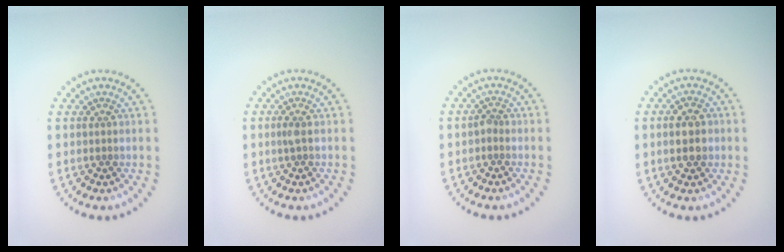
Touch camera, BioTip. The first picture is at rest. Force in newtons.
{"total": 0.6, "press": 0.5, "slide": 0.4}
{"total": 0.7, "press": 0.6, "slide": 0.3}
{"total": 3.4, "press": 3.4, "slide": 0.1}